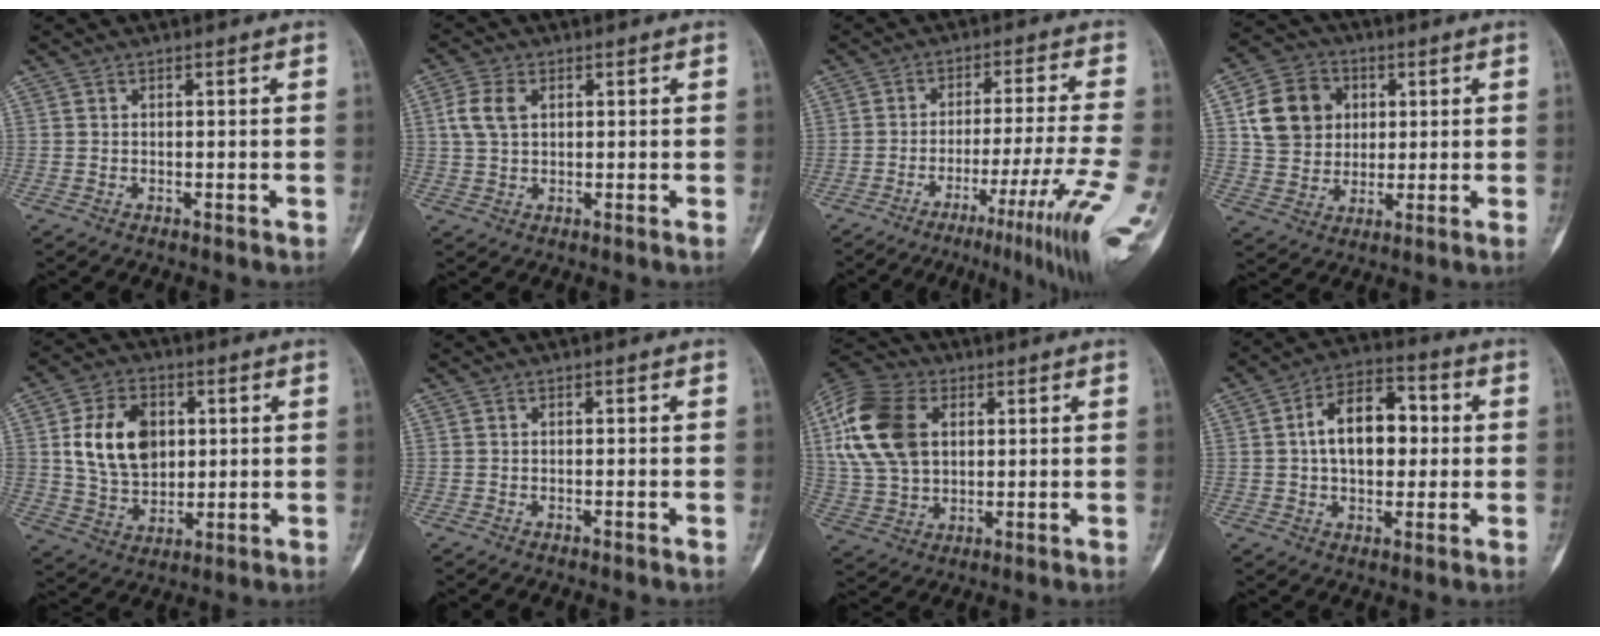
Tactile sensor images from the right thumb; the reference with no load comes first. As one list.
[{"total": 5.0, "force": [1.4, 3.1, 3.7], "torque": [-0.084, 0.009, 0.025]}, {"total": 15.1, "force": [-7.0, 0.1, 13.4], "torque": [-0.183, 0.023, -0.102]}, {"total": 12.1, "force": [2.9, 10.4, 5.5], "torque": [-0.074, 0.004, 0.050]}, {"total": 13.8, "force": [2.7, 9.9, 9.3], "torque": [-0.131, -0.007, 0.055]}, {"total": 0.0}, {"total": 17.8, "force": [4.4, 12.1, 12.3], "torque": [-0.248, 0.005, 0.082]}, {"total": 13.2, "force": [1.3, 8.2, 10.2], "torque": [-0.131, 0.022, 0.013]}]